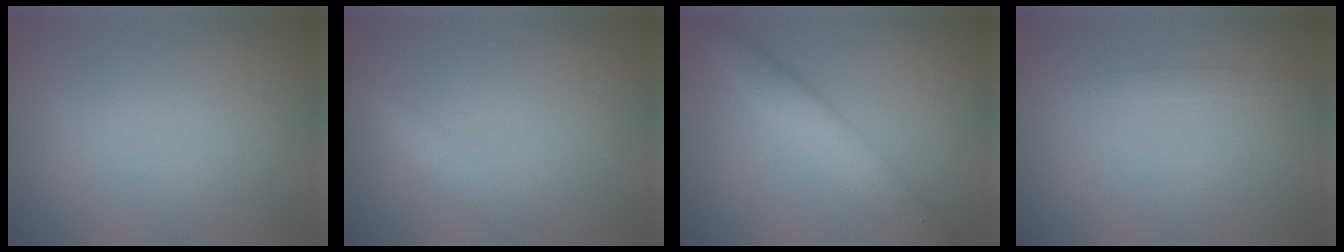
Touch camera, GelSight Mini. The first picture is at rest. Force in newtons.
{"total": 2.2, "press": 2.2, "slide": 0.1}
{"total": 4.7, "press": 4.7, "slide": 0.1}
{"total": 0.9, "press": 0.9, "slide": 0.1}